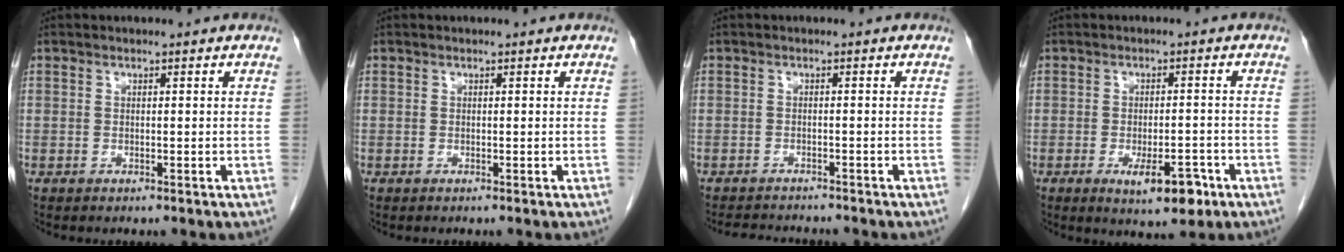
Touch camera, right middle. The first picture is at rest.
{"total": 0.0}
{"total": 5.4, "force": [-5.2, 0.9, 1.3], "torque": [-0.018, -0.007, -0.077]}
{"total": 6.3, "force": [-3.2, 2.2, 5.0], "torque": [-0.074, -0.005, -0.039]}